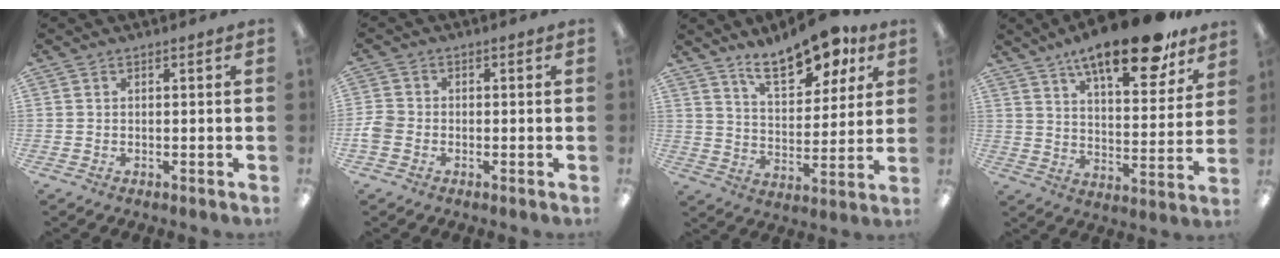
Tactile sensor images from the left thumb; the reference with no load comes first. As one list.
[{"total": 3.4, "force": [-1.4, 2.7, 1.5], "torque": [-0.020, 0.009, -0.023]}, {"total": 14.8, "force": [11.0, 5.9, 7.9], "torque": [-0.120, -0.061, 0.191]}, {"total": 18.8, "force": [13.6, 6.0, 11.5], "torque": [-0.175, -0.080, 0.221]}]